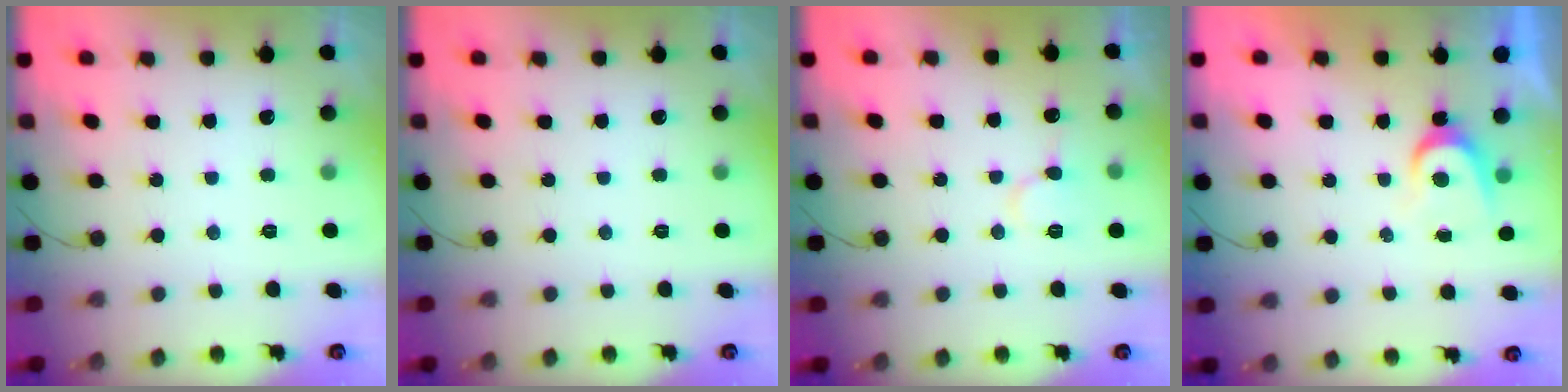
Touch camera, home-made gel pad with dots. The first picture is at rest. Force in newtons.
{"total": 0.0}
{"total": 7.8, "press": 7.8, "slide": 0.9}
{"total": 4.3, "press": 4.3, "slide": 0.5}